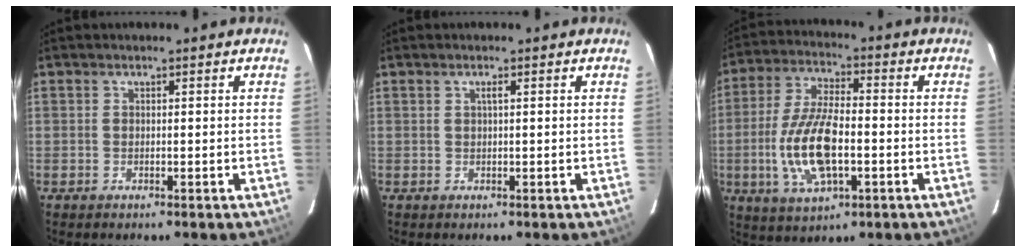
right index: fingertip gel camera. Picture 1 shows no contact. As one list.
[{"total": 0.6, "force": [0.2, -0.1, 0.6], "torque": [-0.010, 0.004, 0.003]}, {"total": 14.0, "force": [-3.1, 5.6, 12.5], "torque": [-0.261, -0.004, -0.054]}]